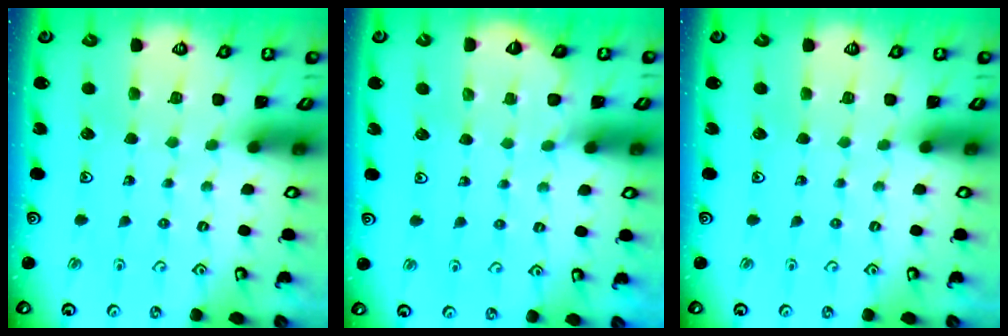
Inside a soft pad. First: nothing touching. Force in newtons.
{"total": 2.9, "press": 2.8, "slide": 0.4}
{"total": 0.0}